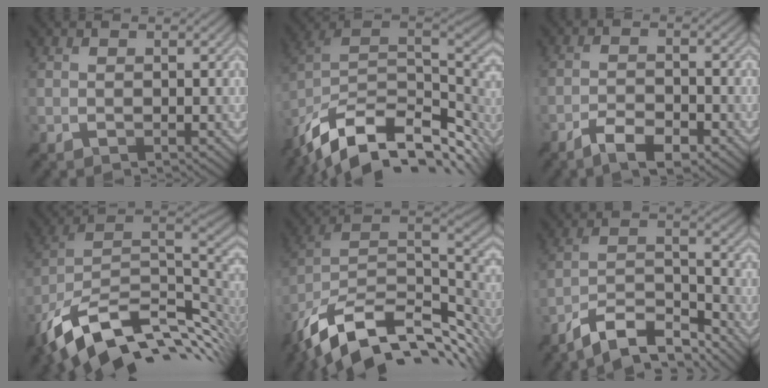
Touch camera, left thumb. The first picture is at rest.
{"total": 16.4, "force": [-8.4, 8.7, 11.1], "torque": [-0.246, -0.027, -0.140]}
{"total": 5.1, "force": [-3.6, 1.4, 3.4], "torque": [-0.067, 0.001, -0.066]}
{"total": 15.7, "force": [-5.4, 8.7, 12.0], "torque": [-0.263, -0.019, -0.088]}
{"total": 15.7, "force": [-7.3, 8.2, 11.2], "torque": [-0.251, -0.023, -0.125]}
{"total": 10.4, "force": [-8.4, 2.7, 5.6], "torque": [-0.105, 0.007, -0.157]}